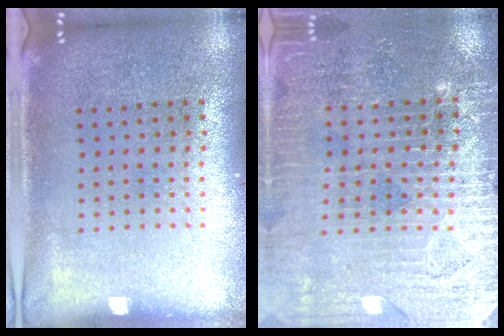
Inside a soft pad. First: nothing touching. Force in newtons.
{"total": 3.2, "press": 3.1, "slide": 0.7}